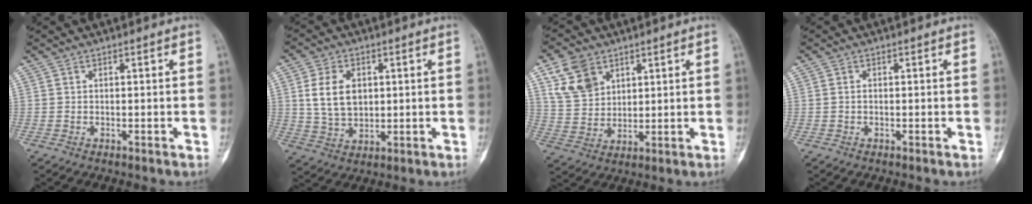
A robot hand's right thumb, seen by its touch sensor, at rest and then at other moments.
{"total": 8.9, "force": [1.9, 6.1, 6.2], "torque": [-0.103, -0.007, 0.043]}
{"total": 9.2, "force": [4.9, 6.4, 4.3], "torque": [-0.066, -0.016, 0.103]}
{"total": 0.6, "force": [-0.1, 0.4, 0.4], "torque": [-0.009, 0.001, -0.003]}